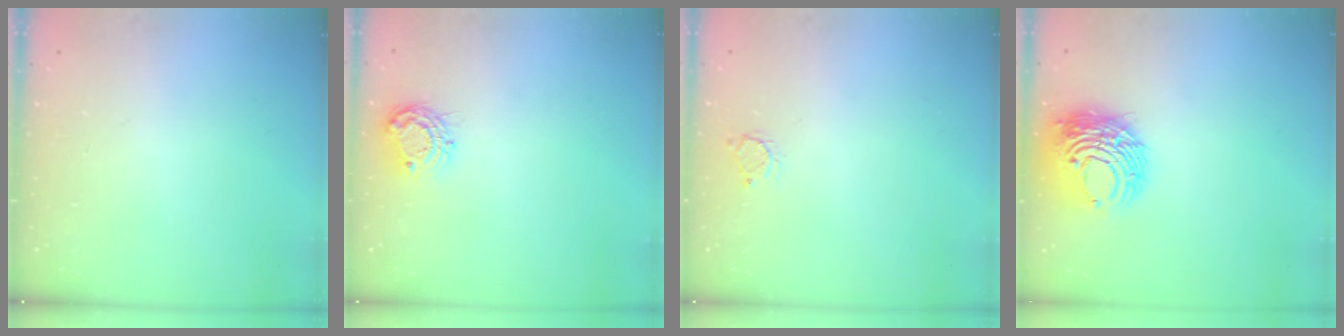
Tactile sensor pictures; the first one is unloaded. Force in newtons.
{"total": 8.4, "press": 8.3, "slide": 0.7}
{"total": 2.6, "press": 2.6, "slide": 0.2}
{"total": 12.7, "press": 12.6, "slide": 1.6}